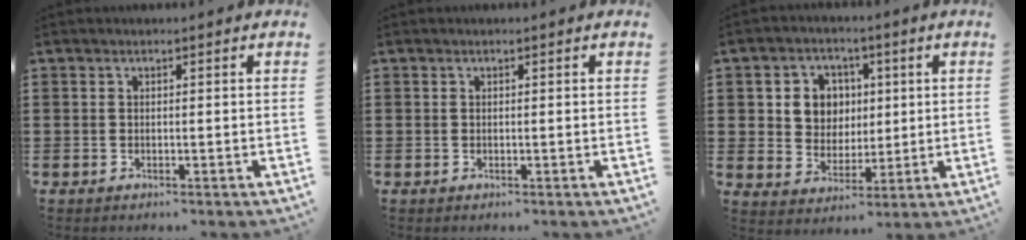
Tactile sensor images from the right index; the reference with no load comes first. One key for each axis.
{"total": 0.0}
{"total": 6.4, "fx": 1.3, "fy": 6.0, "fz": 1.9, "tx": -0.059, "ty": 0.017, "tz": 0.020}